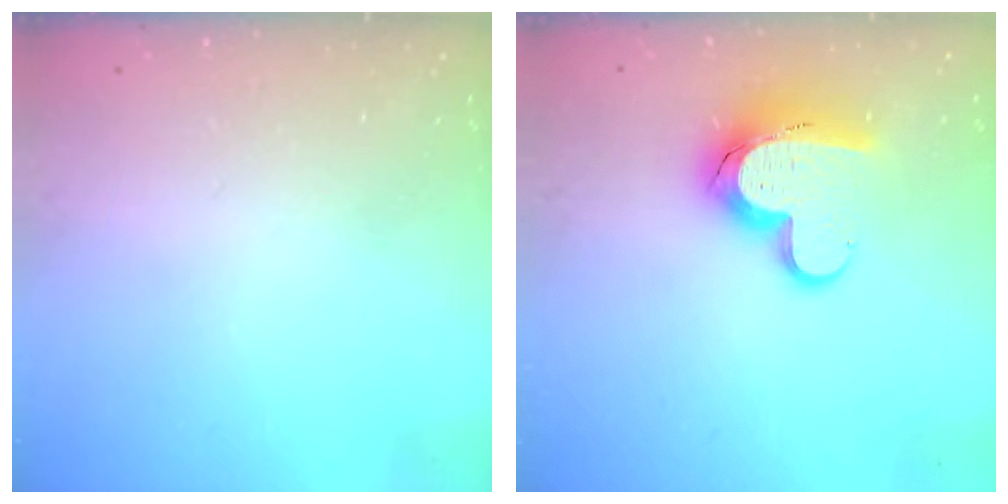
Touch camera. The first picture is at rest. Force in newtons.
{"total": 13.6, "press": 13.5, "slide": 1.3}